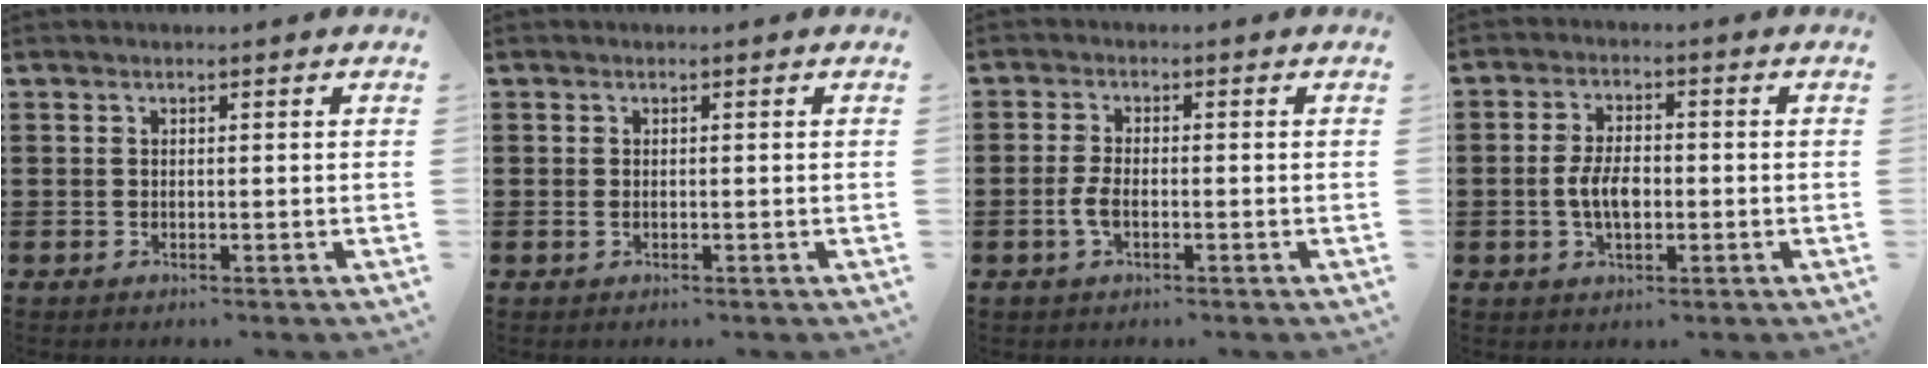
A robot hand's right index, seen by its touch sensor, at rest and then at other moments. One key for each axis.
{"total": 0.7, "fx": -0.1, "fy": 0.1, "fz": 0.7, "tx": -0.017, "ty": -0.004, "tz": 0.000}
{"total": 3.1, "fx": -1.0, "fy": 1.0, "fz": 2.7, "tx": -0.073, "ty": -0.009, "tz": -0.022}
{"total": 5.3, "fx": -0.8, "fy": 2.5, "fz": 4.6, "tx": -0.099, "ty": 0.000, "tz": -0.017}